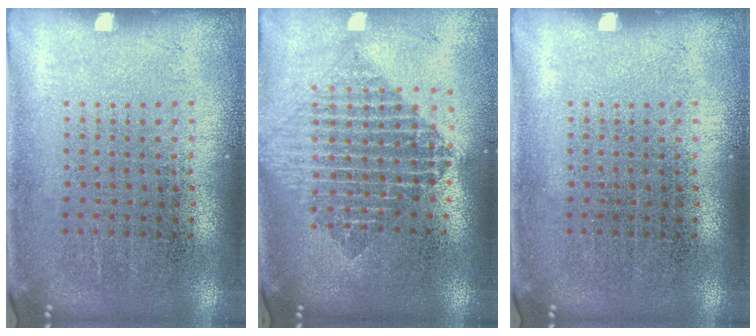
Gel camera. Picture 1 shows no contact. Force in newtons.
{"total": 1.9, "press": 1.6, "slide": 1.1}
{"total": 0.0}